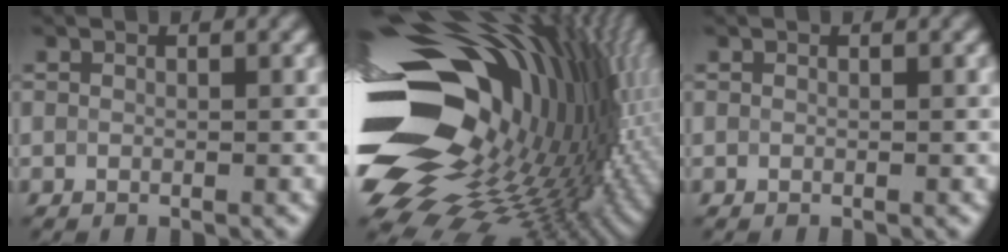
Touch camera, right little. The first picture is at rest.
{"total": 20.9, "force": [0.2, 12.7, 16.7], "torque": [-0.300, -0.027, 0.003]}
{"total": 0.0}